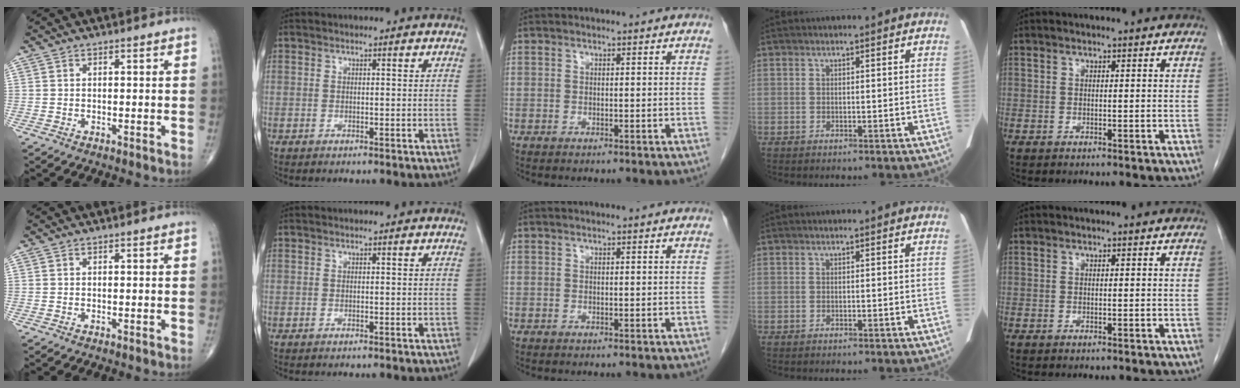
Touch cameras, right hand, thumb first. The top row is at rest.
{}